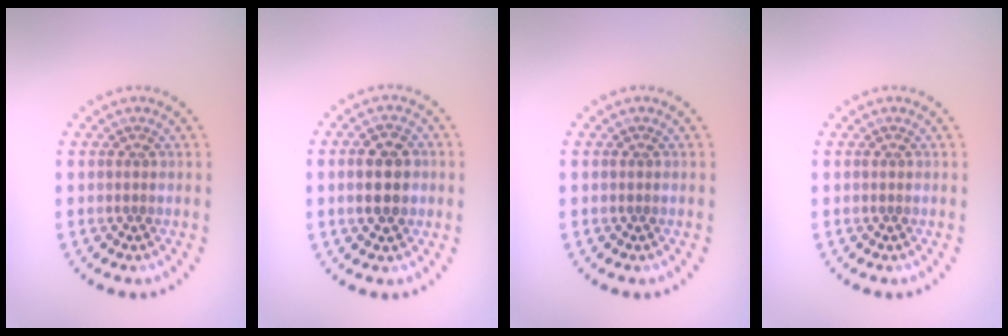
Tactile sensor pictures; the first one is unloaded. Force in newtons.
{"total": 4.4, "press": 4.4, "slide": 0.1}
{"total": 0.0}
{"total": 0.0}